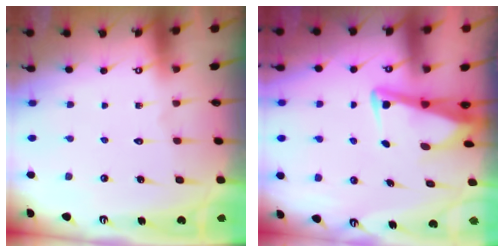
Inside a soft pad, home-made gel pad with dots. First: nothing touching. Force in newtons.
{"total": 4.3, "press": 4.2, "slide": 0.6}